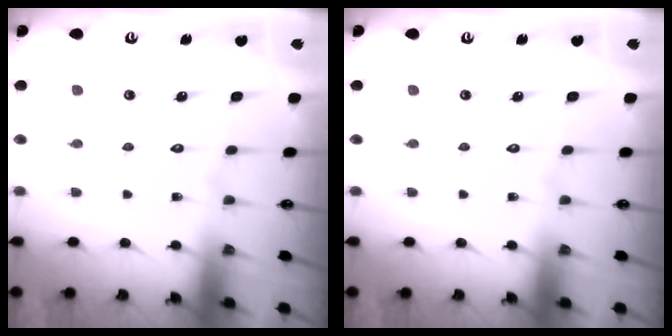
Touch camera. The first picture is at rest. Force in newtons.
{"total": 0.0}